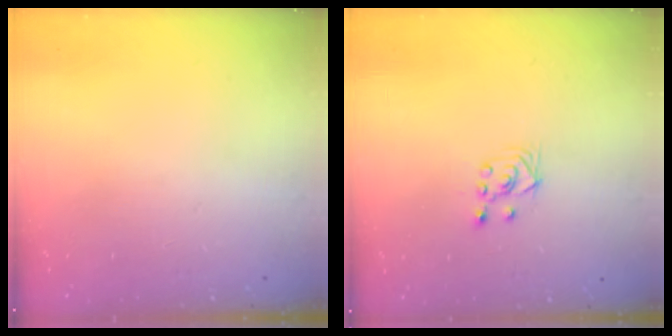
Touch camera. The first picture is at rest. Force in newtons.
{"total": 2.8, "press": 2.6, "slide": 1.1}